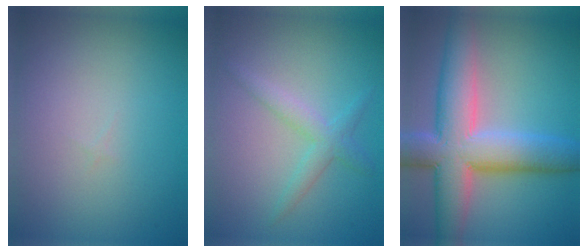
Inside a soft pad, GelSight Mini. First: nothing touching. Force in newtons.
{"total": 2.2, "press": 2.2, "slide": 0.1}
{"total": 10.2, "press": 10.2, "slide": 0.9}